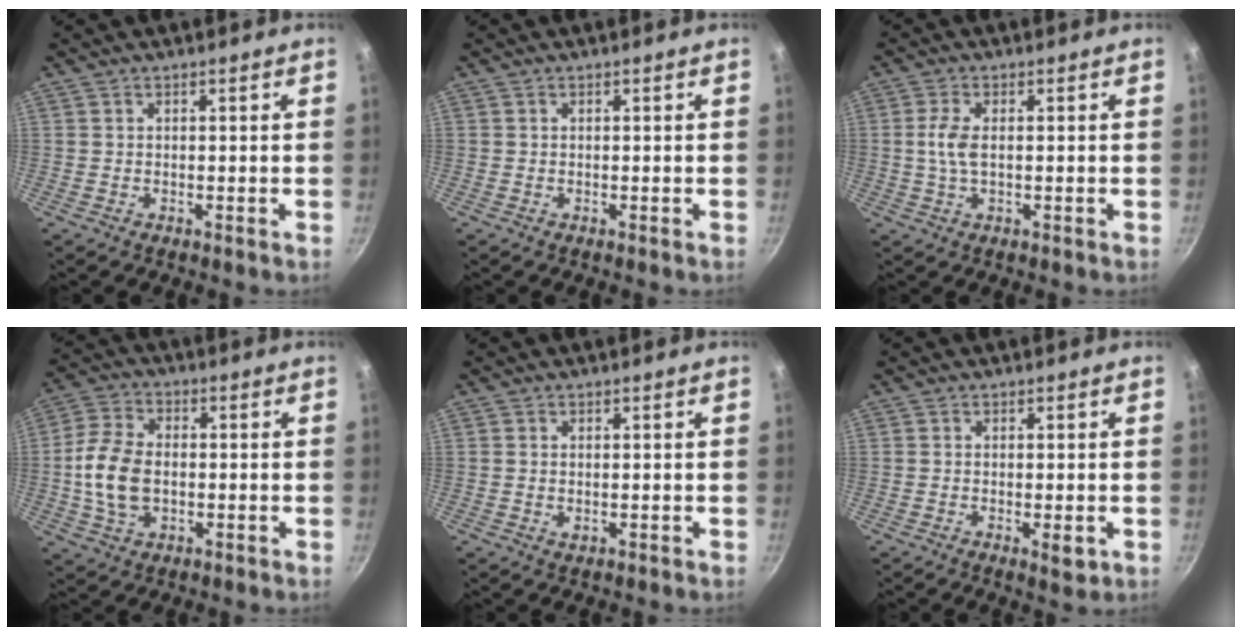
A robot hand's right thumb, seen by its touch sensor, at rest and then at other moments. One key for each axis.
{"total": 0.0}
{"total": 4.2, "fx": 0.1, "fy": 1.9, "fz": 3.7, "tx": -0.086, "ty": 0.004, "tz": 0.000}
{"total": 11.0, "fx": -0.9, "fy": 7.3, "fz": 8.2, "tx": -0.152, "ty": 0.015, "tz": -0.023}
{"total": 1.3, "fx": 0.0, "fy": 0.8, "fz": 1.0, "tx": -0.016, "ty": -0.002, "tz": 0.000}
{"total": 3.0, "fx": -0.9, "fy": 1.0, "fz": 2.7, "tx": -0.044, "ty": -0.006, "tz": -0.013}